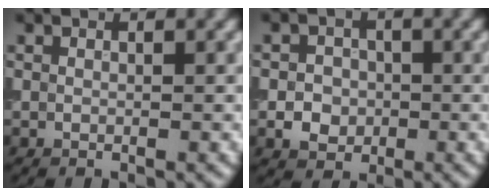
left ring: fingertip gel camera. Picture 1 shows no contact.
{"total": 2.9, "force": [-0.6, 2.6, 1.1], "torque": [0.002, -0.003, -0.022]}